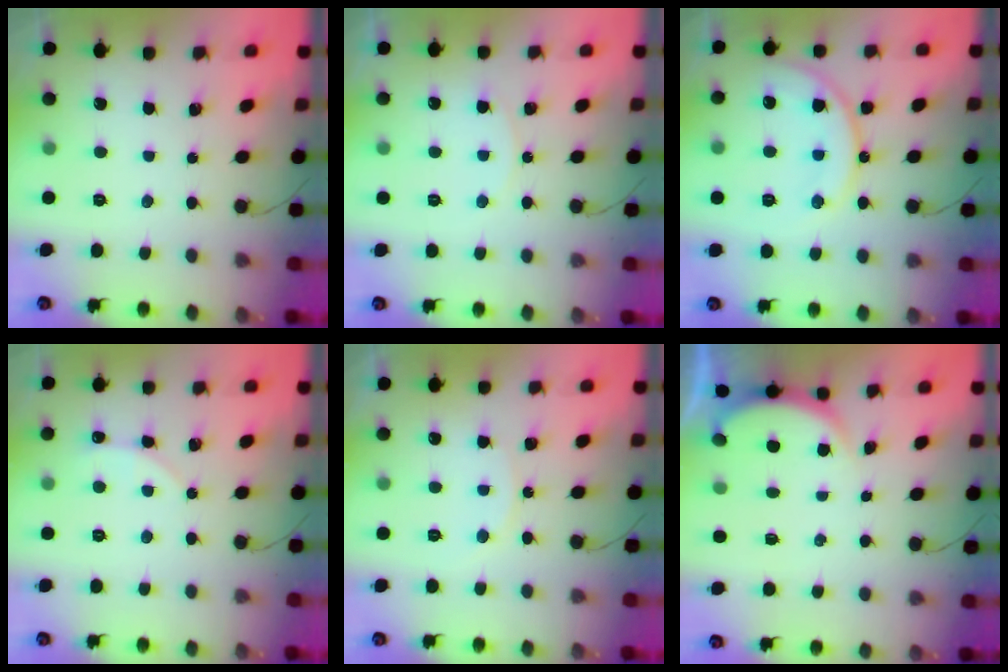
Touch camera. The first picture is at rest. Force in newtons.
{"total": 3.8, "press": 3.7, "slide": 0.6}
{"total": 14.6, "press": 14.5, "slide": 1.3}
{"total": 2.7, "press": 2.7, "slide": 0.4}
{"total": 4.5, "press": 4.5, "slide": 0.6}
{"total": 2.8, "press": 2.7, "slide": 0.6}